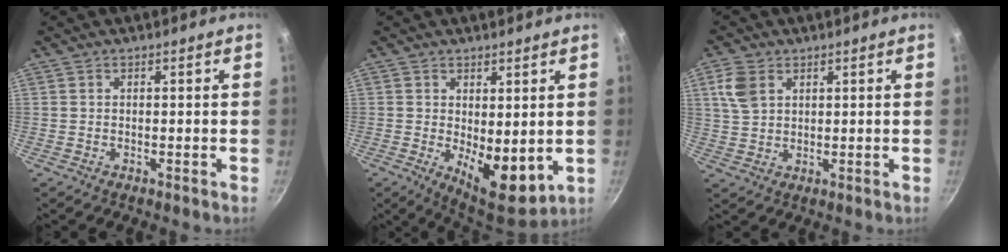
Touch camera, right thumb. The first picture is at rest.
{"total": 9.7, "force": [0.2, 4.6, 8.5], "torque": [-0.096, -0.027, 0.015]}
{"total": 6.1, "force": [2.6, 4.1, 3.6], "torque": [-0.067, 0.002, 0.054]}